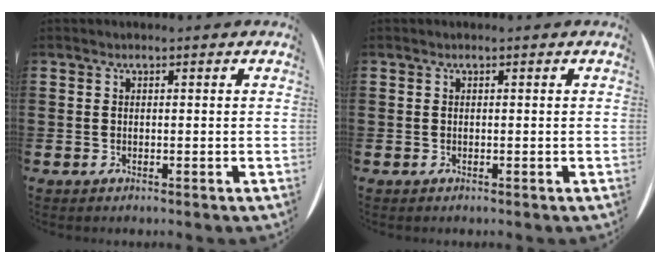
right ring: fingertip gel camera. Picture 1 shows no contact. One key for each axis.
{"total": 0.0}